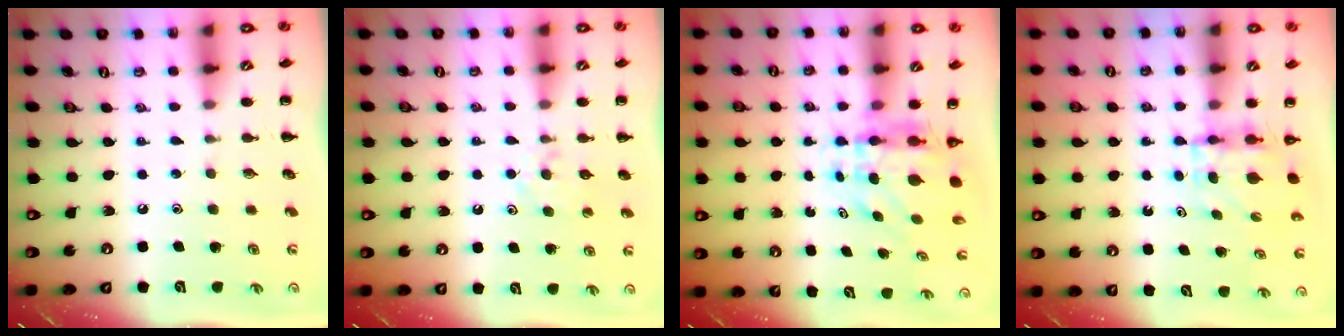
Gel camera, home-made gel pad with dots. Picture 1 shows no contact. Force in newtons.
{"total": 4.5, "press": 4.2, "slide": 1.5}
{"total": 6.2, "press": 6.0, "slide": 1.7}
{"total": 4.0, "press": 4.0, "slide": 0.3}